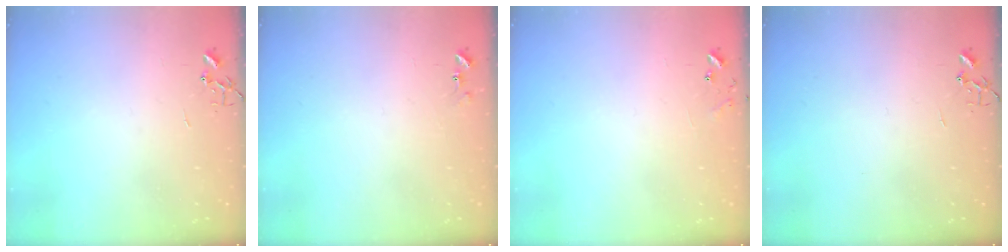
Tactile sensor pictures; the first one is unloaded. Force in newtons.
{"total": 6.0, "press": 5.9, "slide": 0.6}
{"total": 7.0, "press": 7.0, "slide": 0.5}
{"total": 0.0}